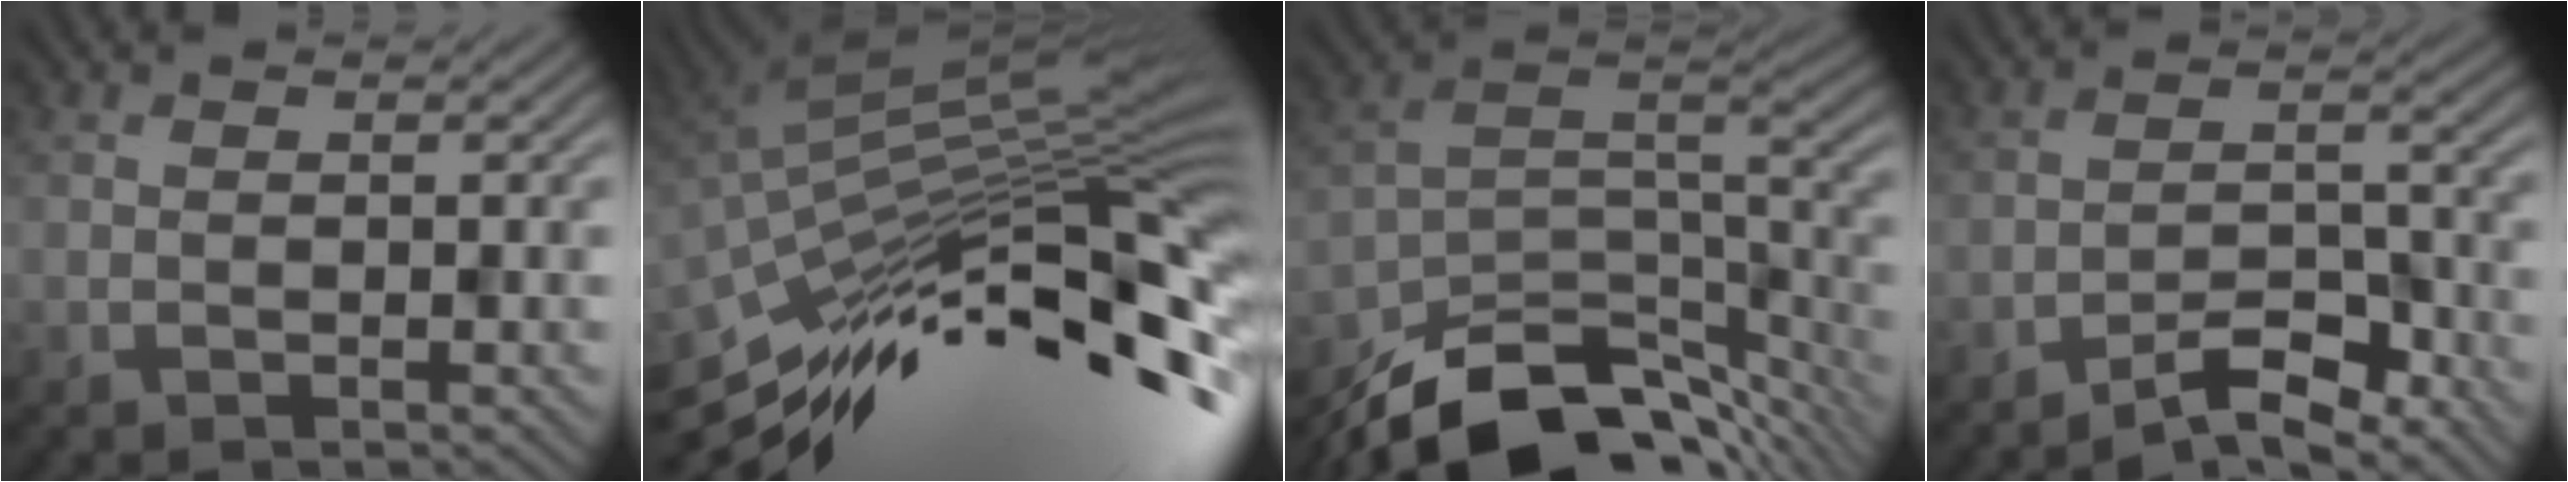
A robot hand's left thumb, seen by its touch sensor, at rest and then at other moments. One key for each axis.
{"total": 16.1, "fx": -6.6, "fy": 4.6, "fz": 14.0, "tx": -0.264, "ty": 0.012, "tz": -0.130}
{"total": 13.6, "fx": -9.9, "fy": 5.9, "fz": 7.2, "tx": -0.156, "ty": -0.022, "tz": -0.151}
{"total": 6.0, "fx": -5.0, "fy": 1.4, "fz": 3.0, "tx": -0.048, "ty": 0.008, "tz": -0.092}